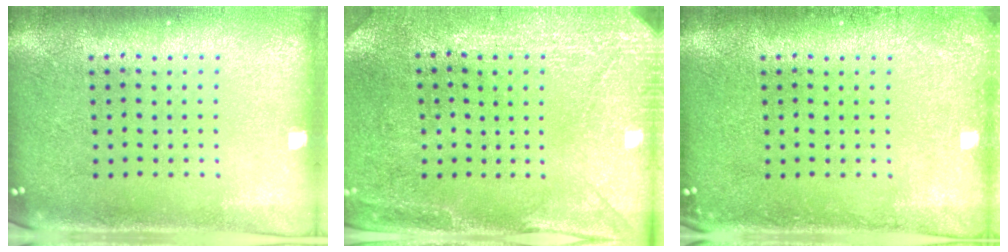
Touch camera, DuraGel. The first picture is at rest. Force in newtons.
{"total": 3.0, "press": 2.7, "slide": 1.3}
{"total": 1.1, "press": 1.1, "slide": 0.1}